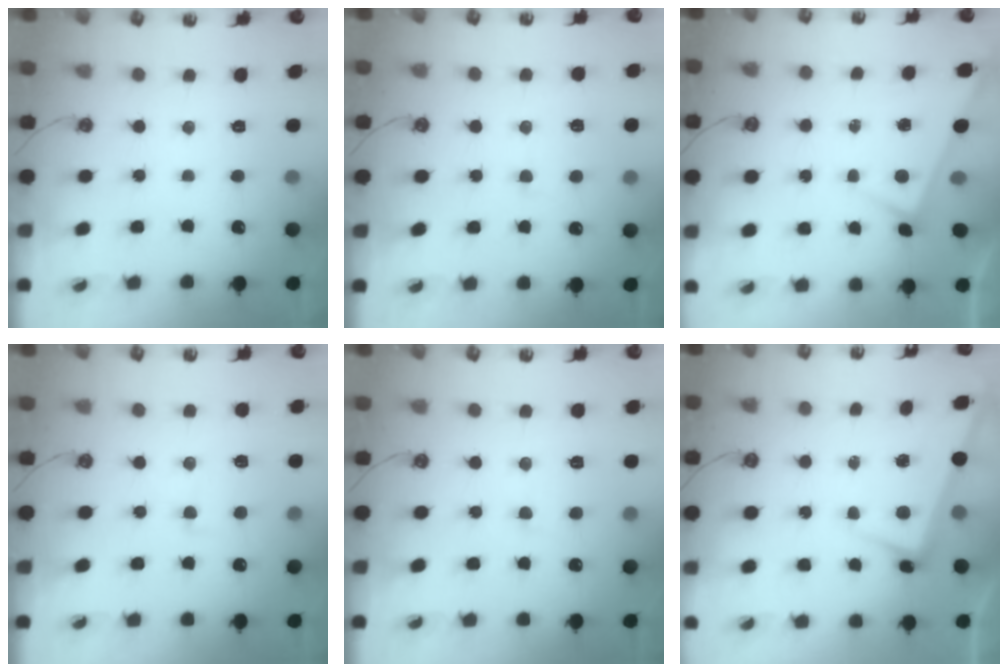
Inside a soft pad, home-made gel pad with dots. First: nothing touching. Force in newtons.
{"total": 0.8, "press": 0.6, "slide": 0.6}
{"total": 3.0, "press": 3.0, "slide": 0.2}
{"total": 1.8, "press": 1.5, "slide": 1.0}
{"total": 0.8, "press": 0.4, "slide": 0.7}
{"total": 2.5, "press": 2.4, "slide": 0.7}